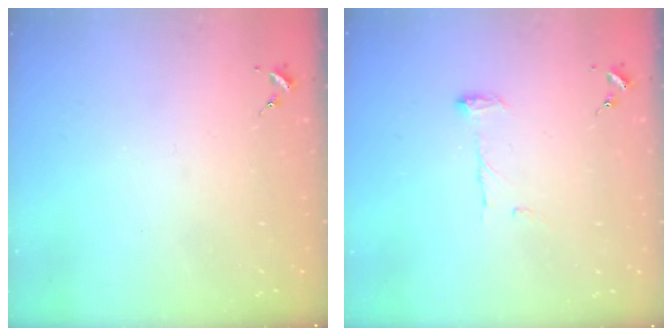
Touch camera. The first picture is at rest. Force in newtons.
{"total": 7.6, "press": 7.6, "slide": 0.6}